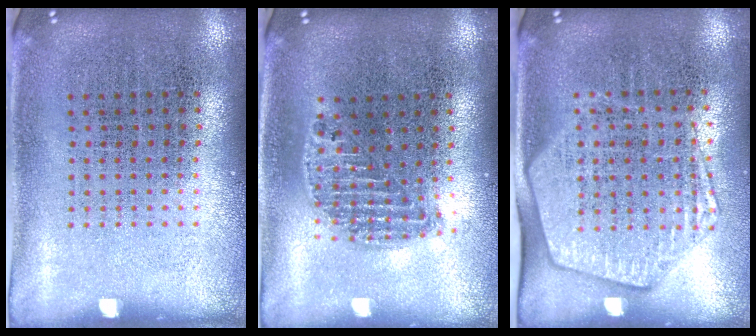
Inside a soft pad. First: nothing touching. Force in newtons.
{"total": 1.2, "press": 1.1, "slide": 0.5}
{"total": 1.9, "press": 1.7, "slide": 0.9}